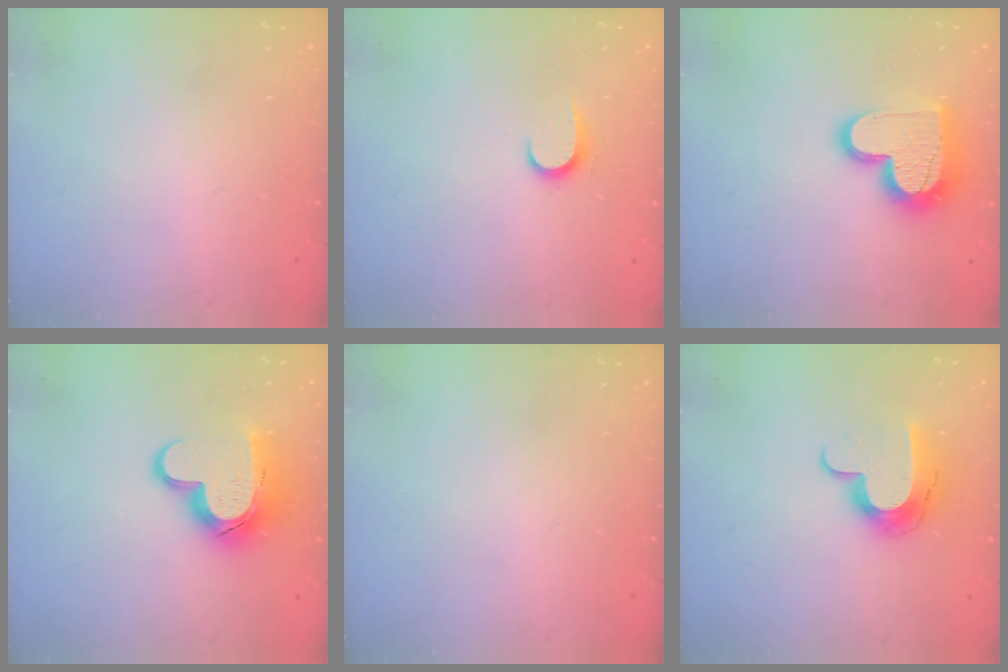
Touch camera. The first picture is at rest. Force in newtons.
{"total": 6.1, "press": 6.1, "slide": 0.6}
{"total": 16.1, "press": 16.1, "slide": 1.3}
{"total": 14.5, "press": 14.4, "slide": 1.1}
{"total": 0.0}
{"total": 12.0, "press": 11.9, "slide": 0.9}